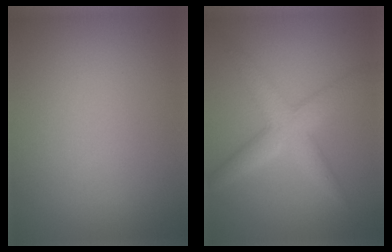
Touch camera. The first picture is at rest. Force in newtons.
{"total": 4.1, "press": 4.1, "slide": 0.1}